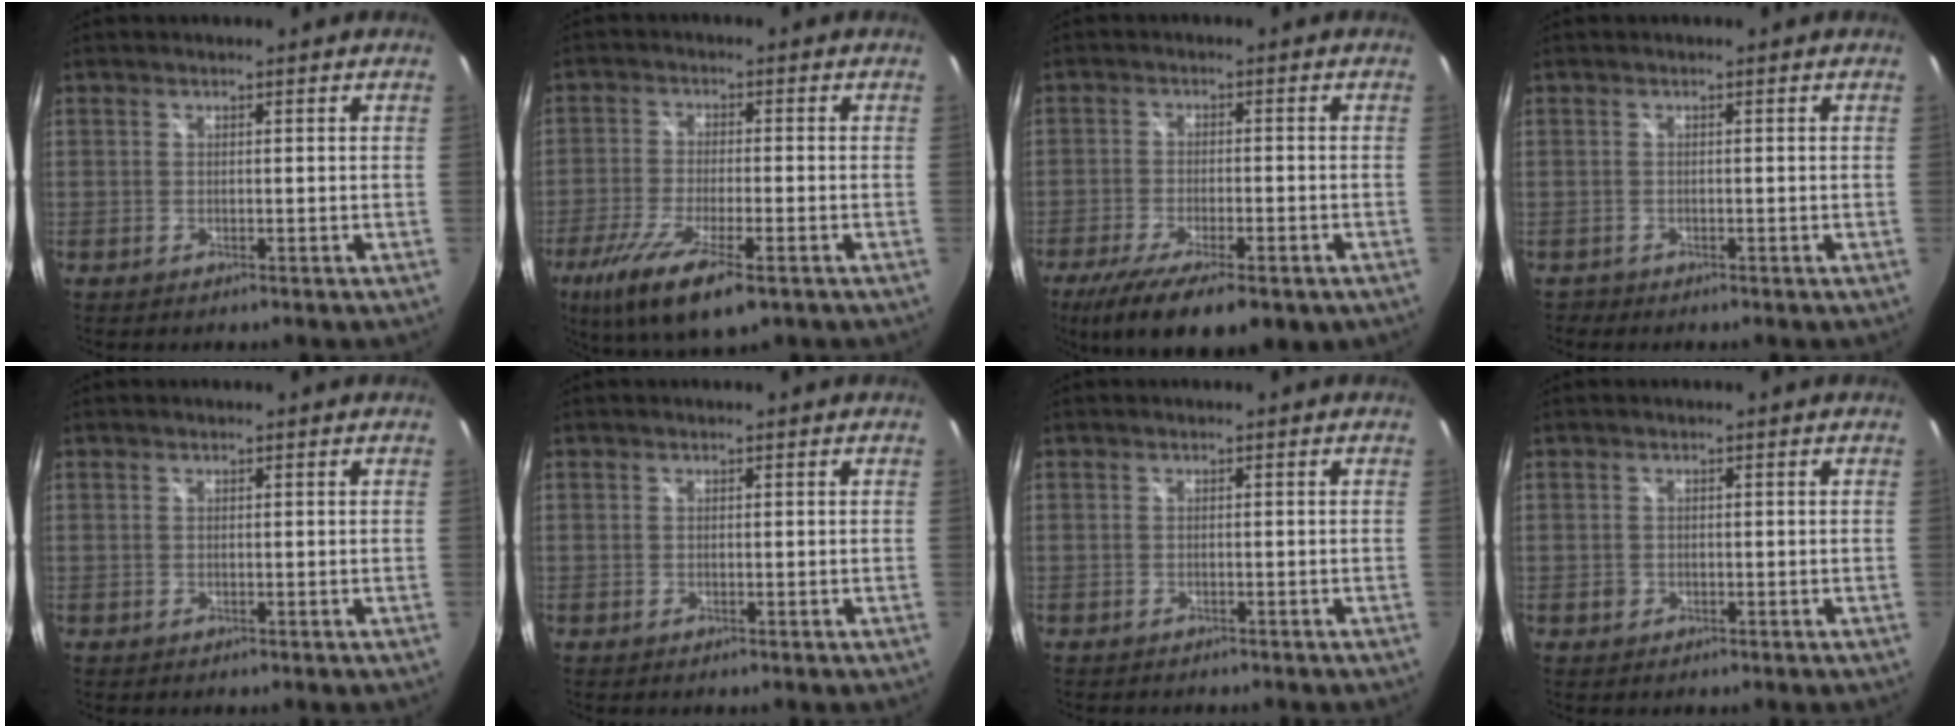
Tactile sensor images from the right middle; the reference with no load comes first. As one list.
[{"total": 13.4, "force": [-7.8, 3.4, 10.3], "torque": [-0.215, -0.051, -0.141]}, {"total": 15.7, "force": [-10.3, 5.3, 10.7], "torque": [-0.212, -0.057, -0.158]}, {"total": 0.8, "force": [-0.7, 0.4, -0.1], "torque": [-0.002, -0.002, -0.015]}, {"total": 0.0}, {"total": 0.0}, {"total": 1.7, "force": [-1.6, 0.5, 0.4], "torque": [-0.012, -0.011, -0.024]}, {"total": 1.0, "force": [-0.4, 0.9, 0.2], "torque": [-0.004, -0.001, -0.006]}]